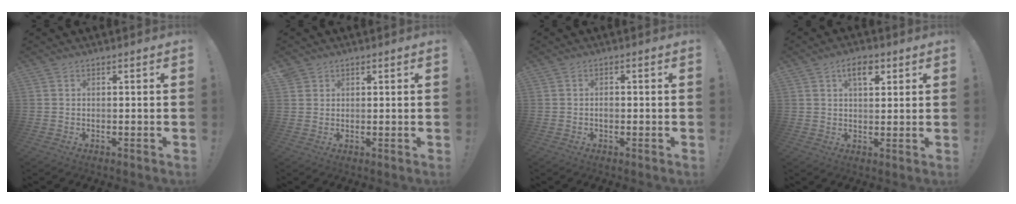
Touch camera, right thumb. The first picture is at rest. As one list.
[{"total": 1.9, "force": [1.5, 1.2, 0.2], "torque": [0.002, -0.009, 0.027]}, {"total": 1.2, "force": [-0.4, 0.9, 0.7], "torque": [-0.004, 0.001, -0.009]}, {"total": 6.2, "force": [3.0, 3.3, 4.4], "torque": [-0.054, -0.007, 0.048]}]